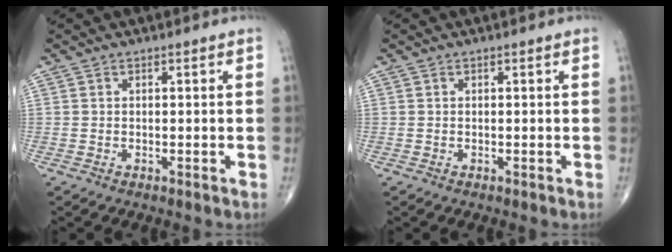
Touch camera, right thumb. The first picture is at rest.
{"total": 0.0}